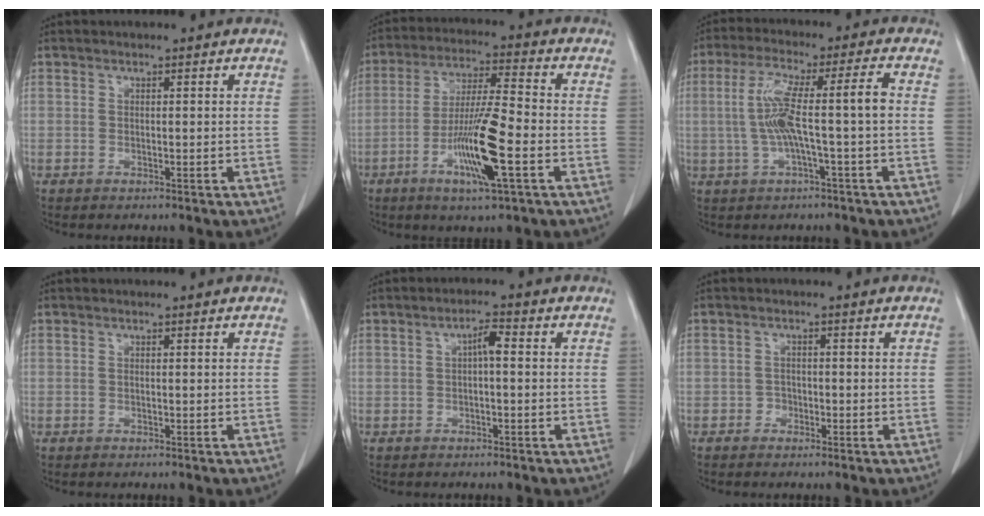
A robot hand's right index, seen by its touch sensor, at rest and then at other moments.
{"total": 12.2, "force": [-4.3, 0.6, 11.4], "torque": [-0.216, -0.013, -0.080]}
{"total": 9.2, "force": [-0.6, -0.2, 9.2], "torque": [-0.179, 0.027, -0.011]}
{"total": 0.0}
{"total": 2.6, "force": [0.1, 0.6, 2.5], "torque": [-0.043, 0.008, 0.002]}
{"total": 1.2, "force": [-0.8, 0.9, 0.2], "torque": [0.003, 0.006, -0.017]}